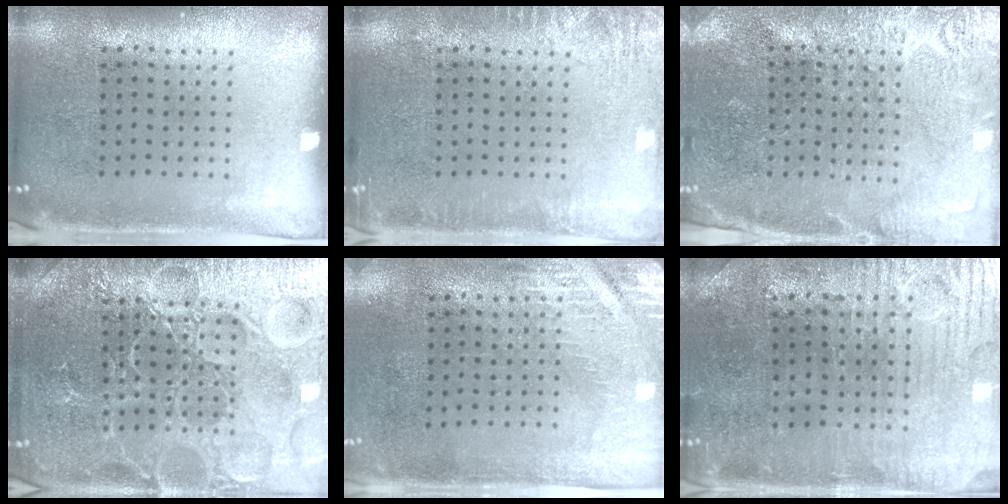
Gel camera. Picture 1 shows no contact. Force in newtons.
{"total": 2.3, "press": 2.2, "slide": 0.2}
{"total": 3.1, "press": 3.1, "slide": 0.4}
{"total": 7.3, "press": 7.2, "slide": 0.9}
{"total": 2.9, "press": 2.5, "slide": 1.4}
{"total": 1.7, "press": 1.7, "slide": 0.5}